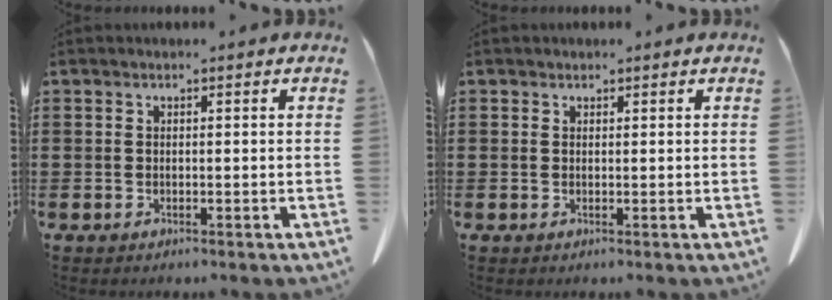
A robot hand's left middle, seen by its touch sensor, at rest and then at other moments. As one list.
[{"total": 0.6, "force": [0.5, 0.4, 0.1], "torque": [-0.003, 0.000, 0.011]}]